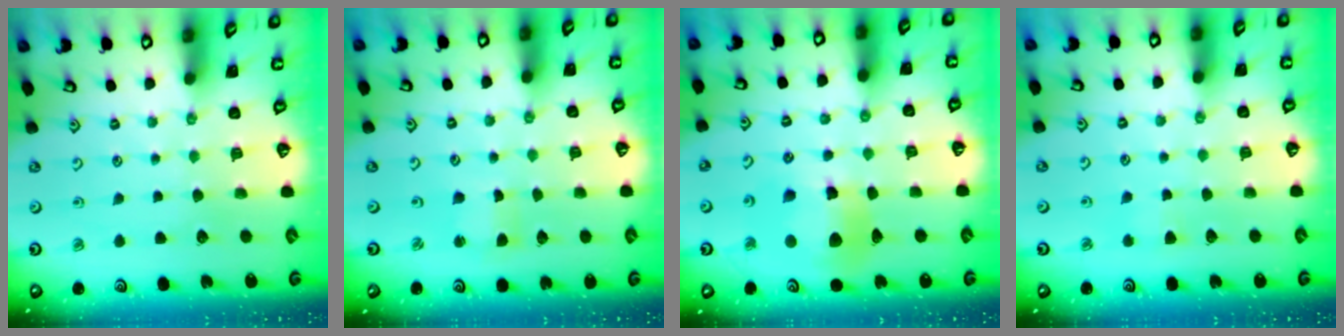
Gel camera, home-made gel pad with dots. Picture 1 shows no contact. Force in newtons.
{"total": 1.8, "press": 1.7, "slide": 0.4}
{"total": 11.5, "press": 11.4, "slide": 1.3}
{"total": 3.5, "press": 3.4, "slide": 0.7}